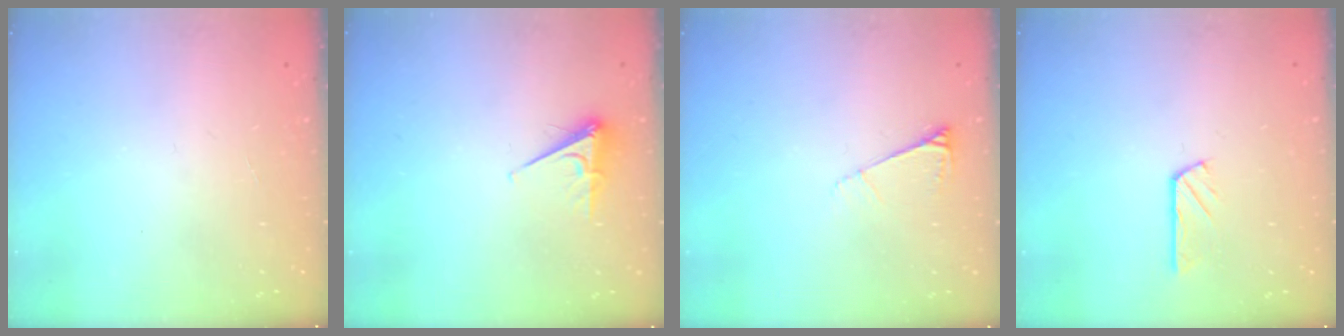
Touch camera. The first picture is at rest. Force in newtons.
{"total": 5.0, "press": 5.0, "slide": 0.5}
{"total": 6.6, "press": 6.6, "slide": 0.4}
{"total": 2.9, "press": 2.9, "slide": 0.1}